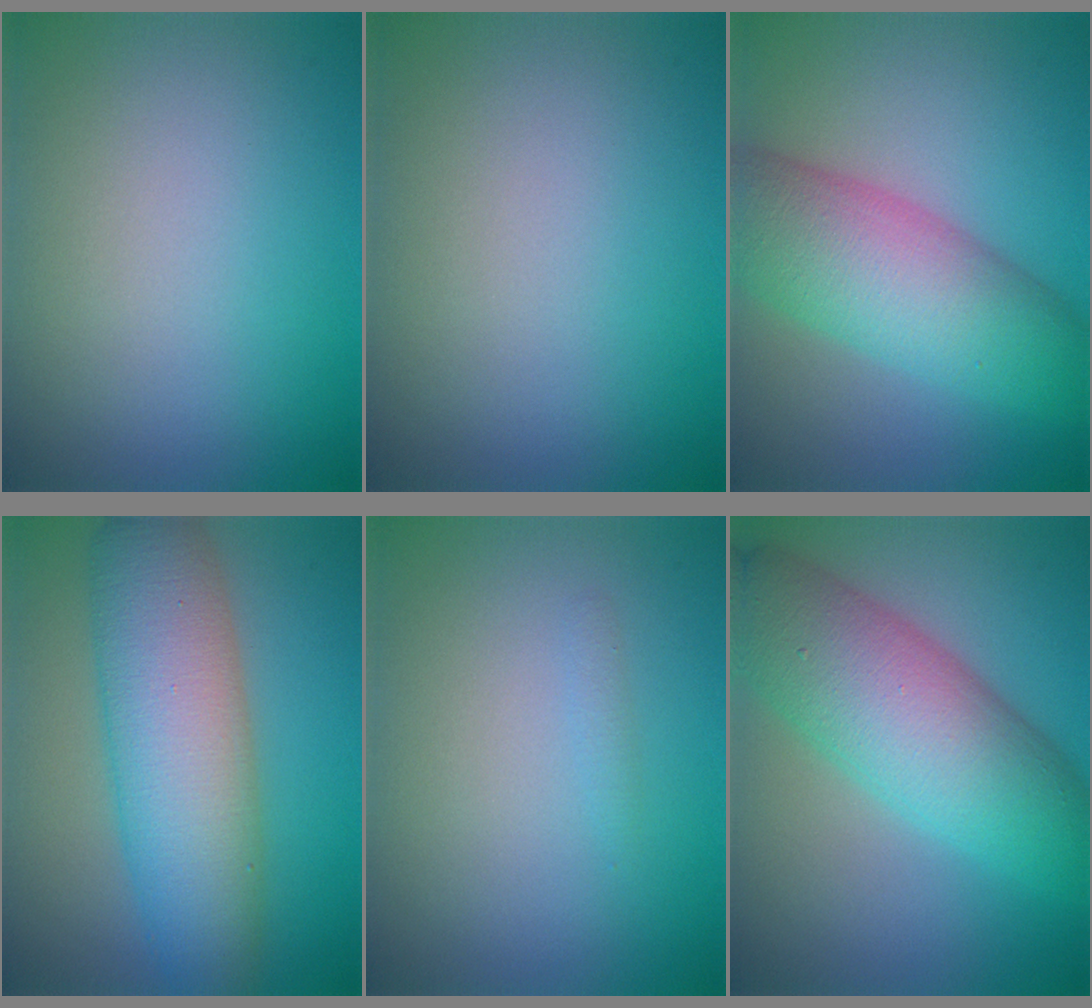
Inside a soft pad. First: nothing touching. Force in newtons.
{"total": 0.0}
{"total": 9.0, "press": 9.0, "slide": 0.2}
{"total": 9.1, "press": 9.1, "slide": 0.1}
{"total": 0.6, "press": 0.6, "slide": 0.0}
{"total": 9.8, "press": 9.8, "slide": 0.3}